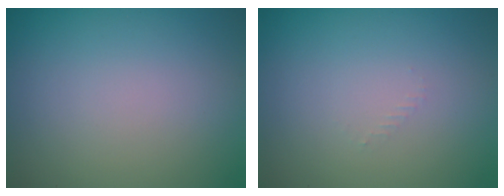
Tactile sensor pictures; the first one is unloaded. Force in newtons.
{"total": 0.5, "press": 0.5, "slide": 0.2}